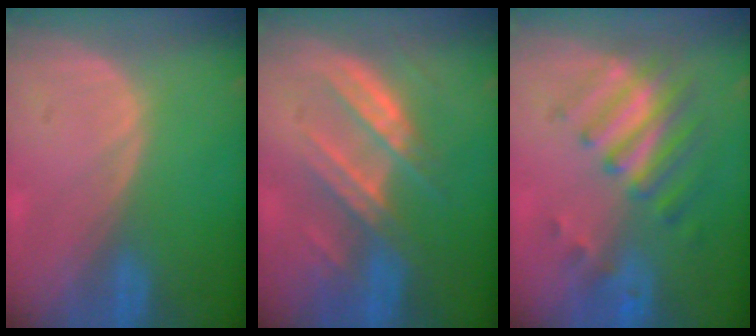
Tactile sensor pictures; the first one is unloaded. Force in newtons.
{"total": 7.5, "press": 7.2, "slide": 1.9}
{"total": 8.0, "press": 7.2, "slide": 3.6}